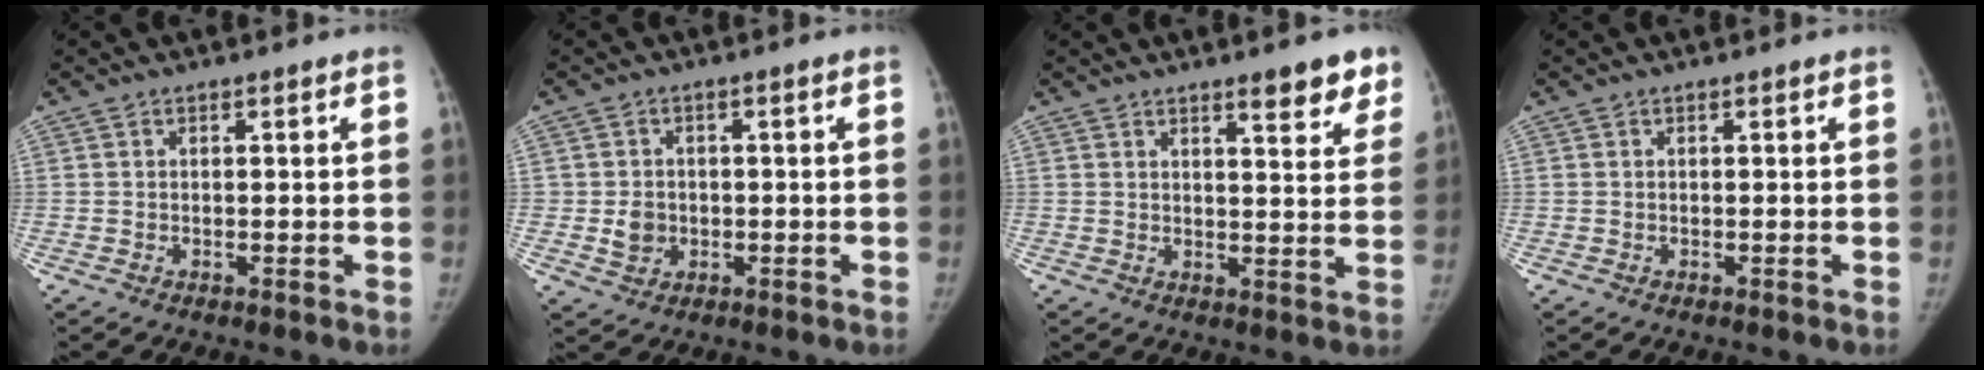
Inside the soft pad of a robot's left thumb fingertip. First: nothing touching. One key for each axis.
{"total": 3.9, "fx": -0.6, "fy": 3.5, "fz": 1.7, "tx": -0.015, "ty": 0.002, "tz": -0.005}
{"total": 7.2, "fx": 5.1, "fy": 2.1, "fz": 4.6, "tx": -0.033, "ty": -0.030, "tz": 0.066}
{"total": 0.0}